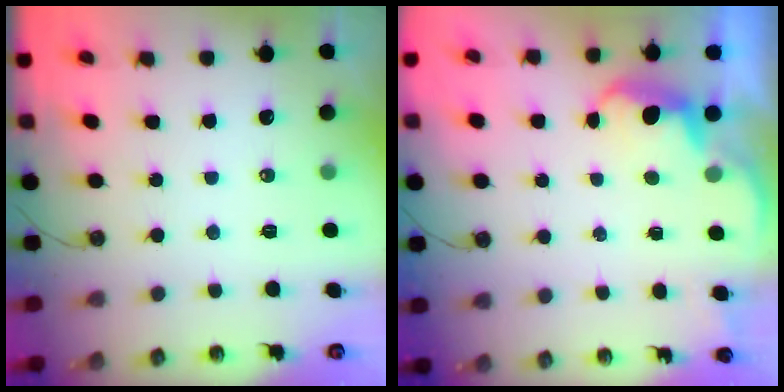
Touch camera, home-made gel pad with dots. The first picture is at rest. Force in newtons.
{"total": 1.9, "press": 1.7, "slide": 0.8}